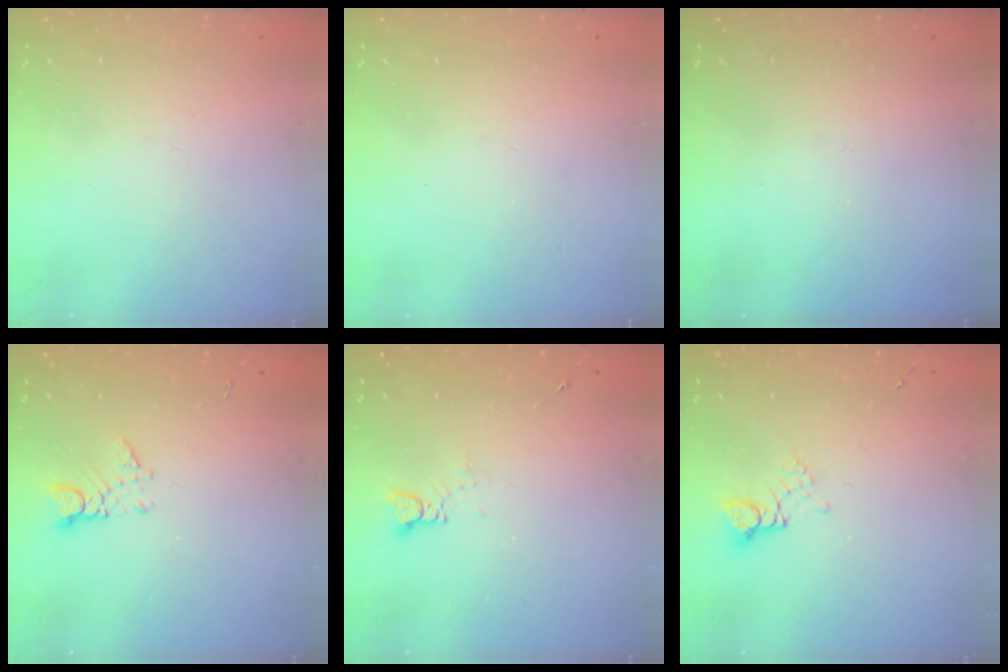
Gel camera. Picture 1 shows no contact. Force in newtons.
{"total": 0.0}
{"total": 0.0}
{"total": 2.7, "press": 2.6, "slide": 0.3}
{"total": 1.2, "press": 1.1, "slide": 0.1}
{"total": 2.8, "press": 2.8, "slide": 0.3}